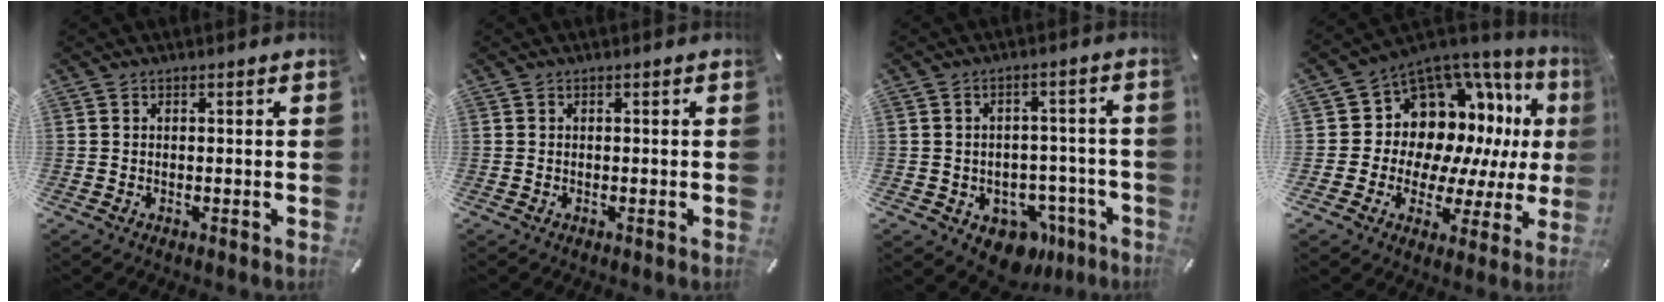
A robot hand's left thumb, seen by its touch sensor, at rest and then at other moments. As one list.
[{"total": 0.0}, {"total": 9.4, "force": [-5.1, 6.5, 4.4], "torque": [-0.040, 0.031, -0.076]}, {"total": 11.8, "force": [4.3, 10.2, 4.3], "torque": [-0.065, -0.076, 0.092]}]